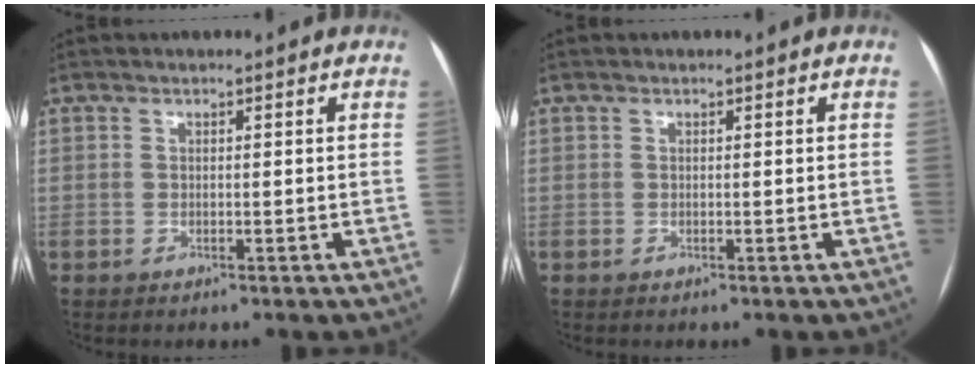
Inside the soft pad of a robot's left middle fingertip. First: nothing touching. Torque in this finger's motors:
{"motor_torque": [-0.16, -0.16, -0.08, -0.01]}